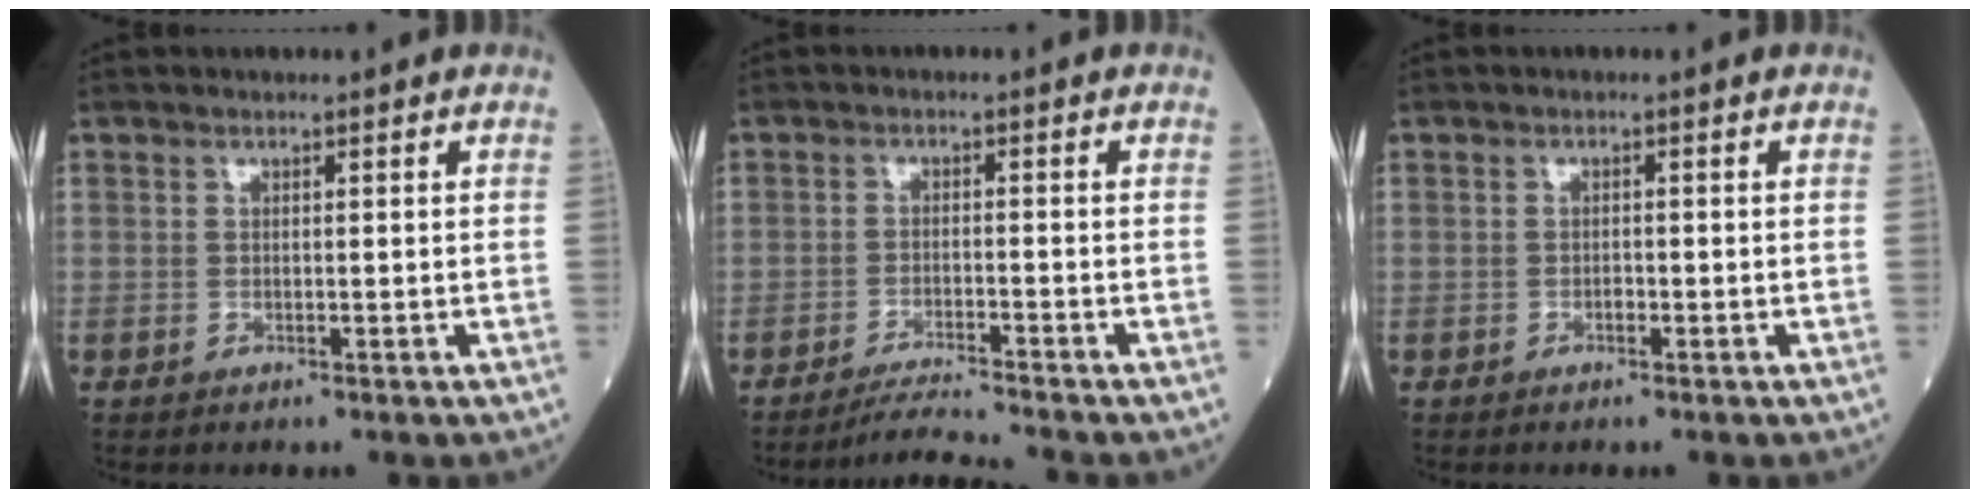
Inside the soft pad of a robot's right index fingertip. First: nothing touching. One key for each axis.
{"total": 4.5, "fx": -4.1, "fy": -1.6, "fz": 0.6, "tx": -0.017, "ty": -0.017, "tz": -0.075}
{"total": 0.8, "fx": -0.5, "fy": 0.4, "fz": 0.5, "tx": -0.008, "ty": 0.002, "tz": -0.009}